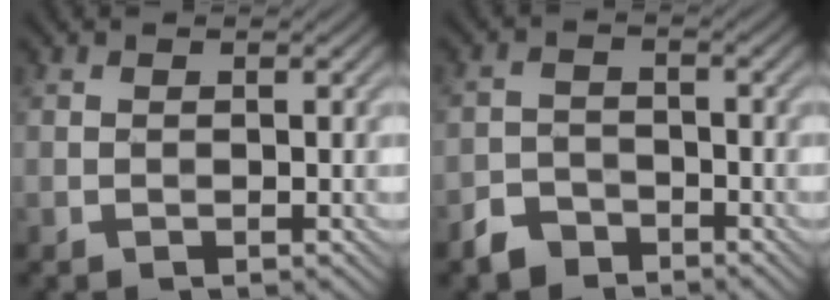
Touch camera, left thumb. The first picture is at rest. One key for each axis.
{"total": 3.1, "fx": -2.6, "fy": 1.5, "fz": 0.7, "tx": -0.014, "ty": 0.005, "tz": -0.056}